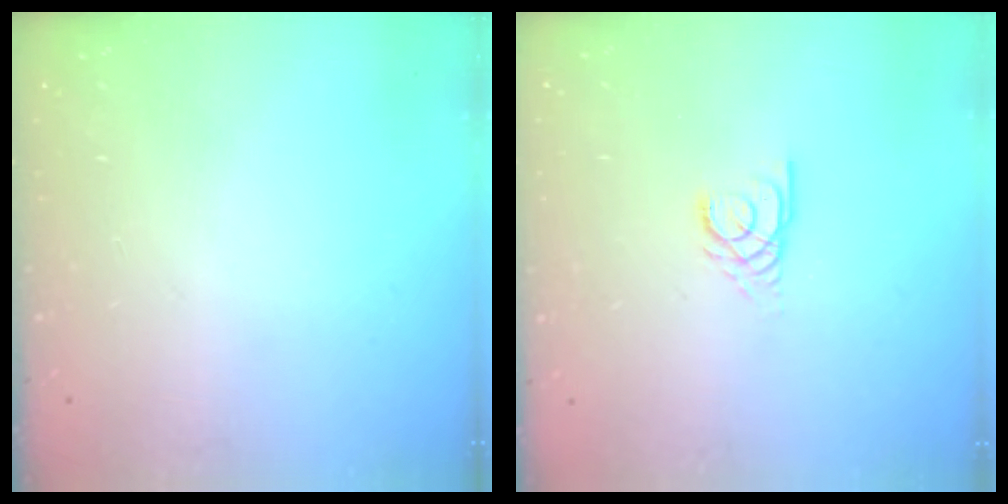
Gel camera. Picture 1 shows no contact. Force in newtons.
{"total": 2.9, "press": 2.9, "slide": 0.3}